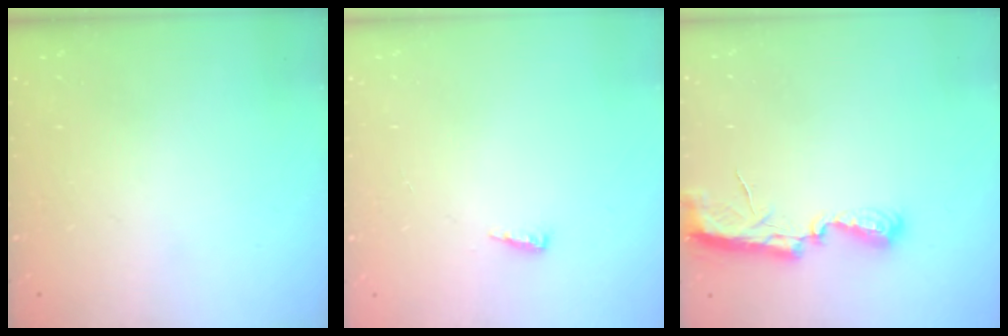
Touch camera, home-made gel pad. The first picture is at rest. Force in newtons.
{"total": 5.0, "press": 4.9, "slide": 0.9}
{"total": 7.2, "press": 7.2, "slide": 0.5}